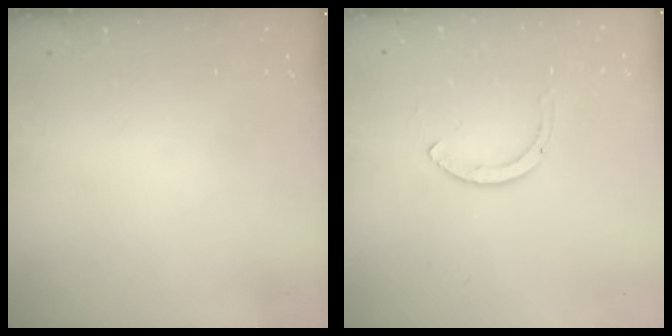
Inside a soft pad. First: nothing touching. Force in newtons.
{"total": 2.0, "press": 1.9, "slide": 0.3}